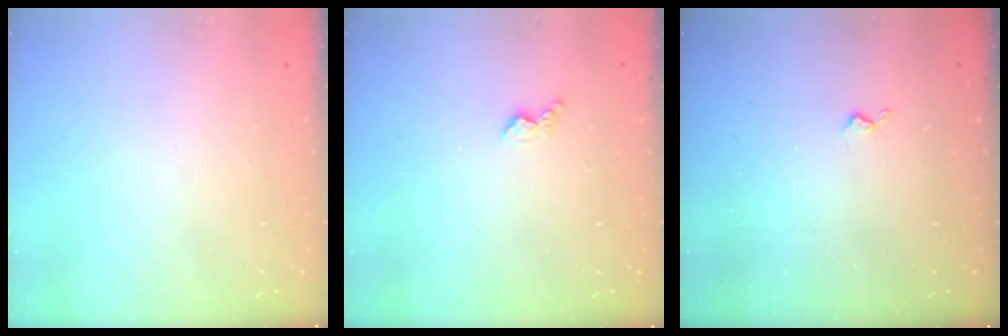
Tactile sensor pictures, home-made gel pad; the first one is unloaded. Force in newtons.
{"total": 3.0, "press": 3.0, "slide": 0.5}
{"total": 3.0, "press": 2.9, "slide": 0.4}